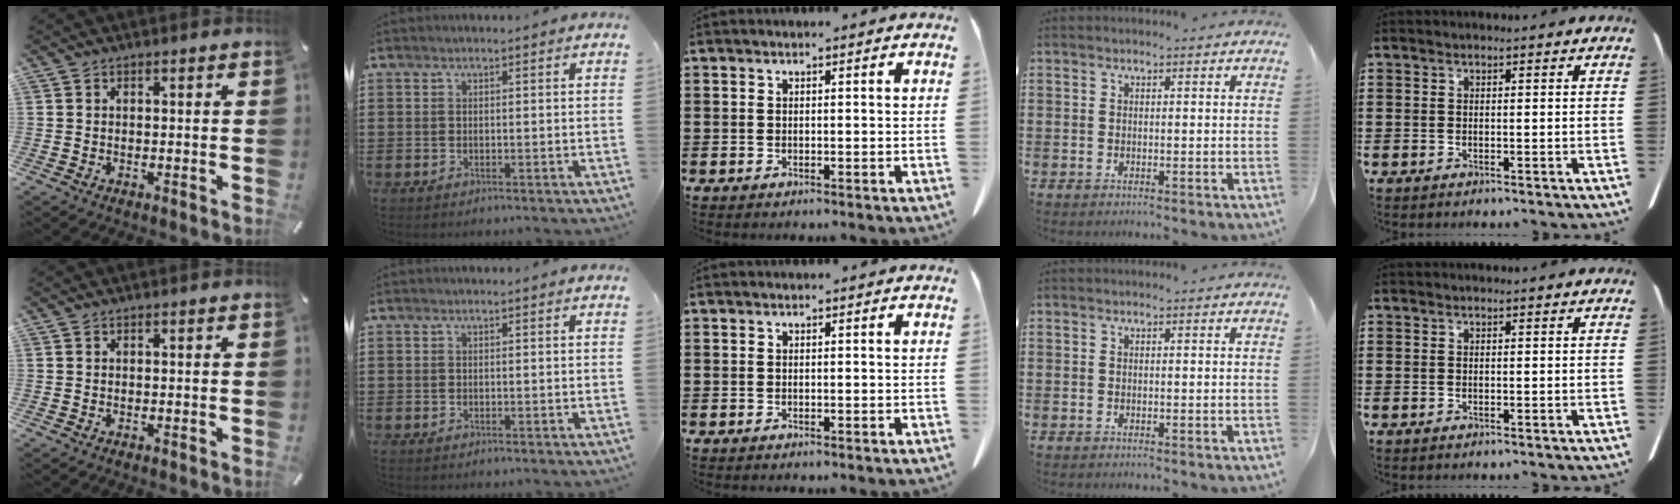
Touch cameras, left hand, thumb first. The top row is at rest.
{}